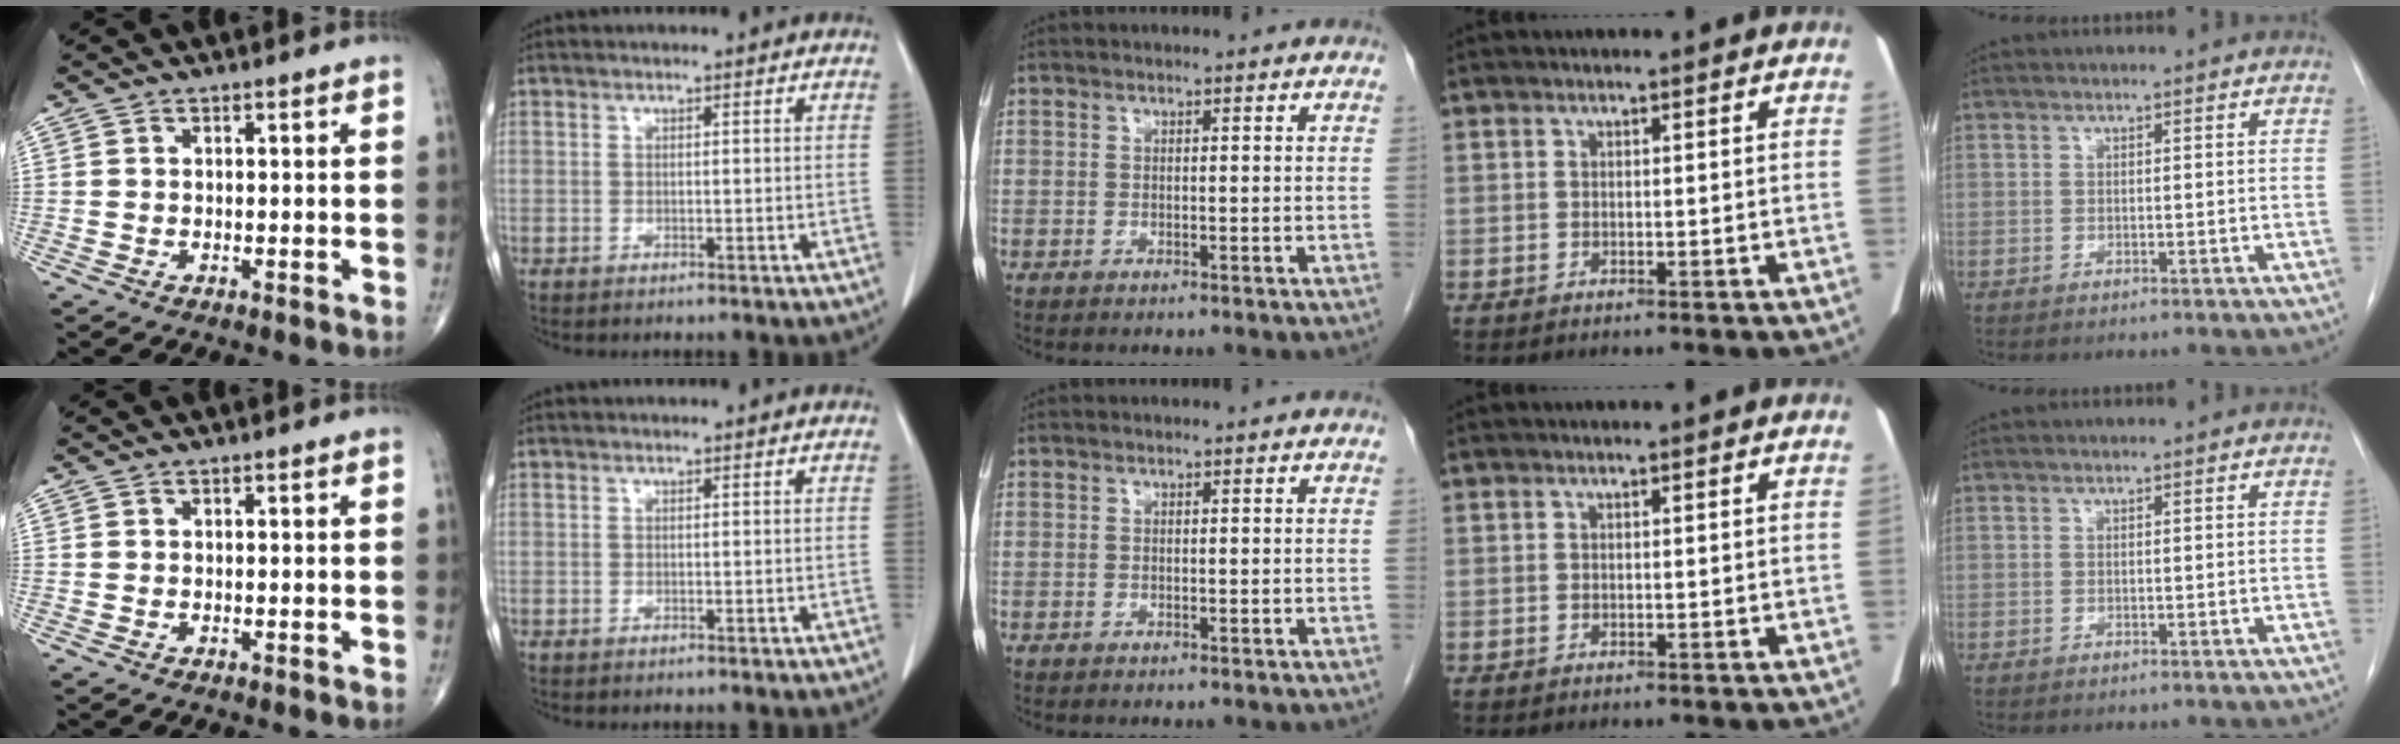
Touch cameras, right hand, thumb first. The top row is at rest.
{}